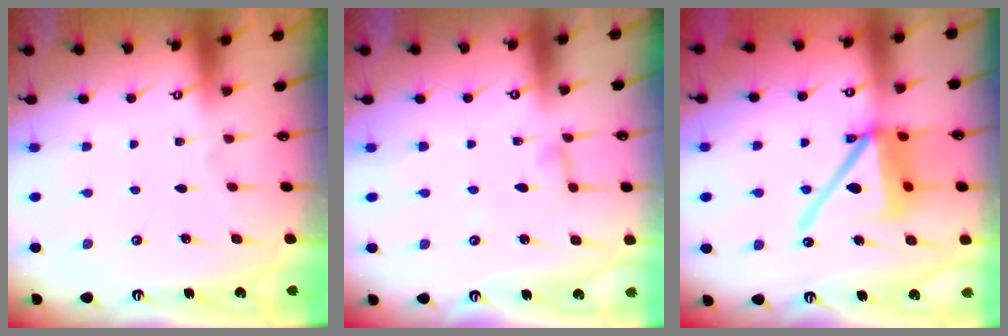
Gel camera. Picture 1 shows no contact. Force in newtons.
{"total": 3.6, "press": 3.5, "slide": 0.3}
{"total": 15.3, "press": 15.1, "slide": 2.0}